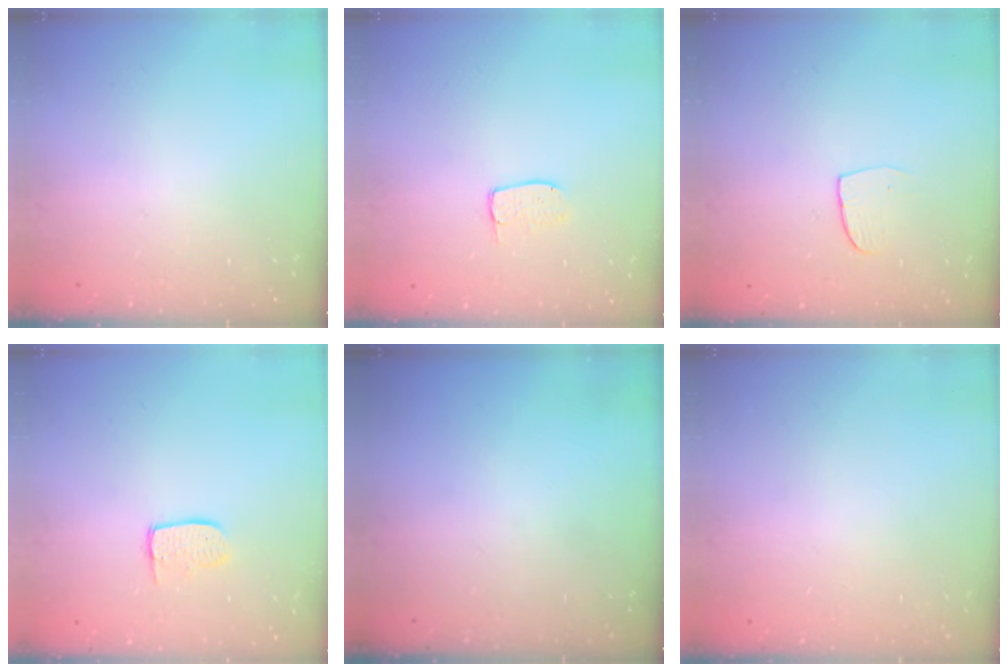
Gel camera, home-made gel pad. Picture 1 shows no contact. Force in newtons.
{"total": 4.9, "press": 4.8, "slide": 0.4}
{"total": 4.2, "press": 4.2, "slide": 0.3}
{"total": 6.3, "press": 6.3, "slide": 0.5}
{"total": 0.0}
{"total": 0.0}